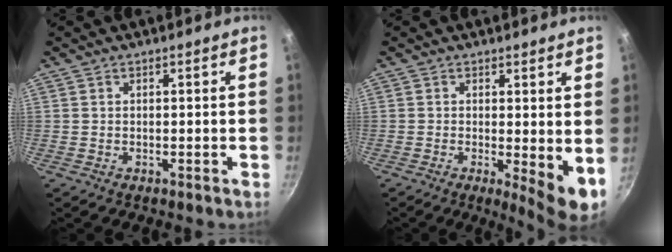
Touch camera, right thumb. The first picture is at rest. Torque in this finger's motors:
{"motor_torque": [-0.28, 0.66, 0.01, -0.01, 0.03]}